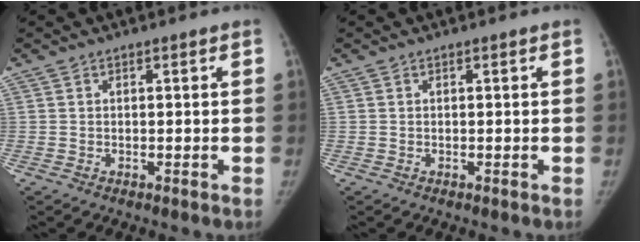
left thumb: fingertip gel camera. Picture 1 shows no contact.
{"total": 0.0}